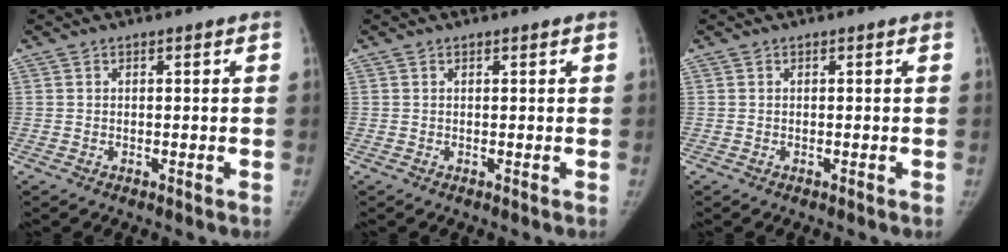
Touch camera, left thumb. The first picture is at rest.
{"total": 0.0}
{"total": 0.0}